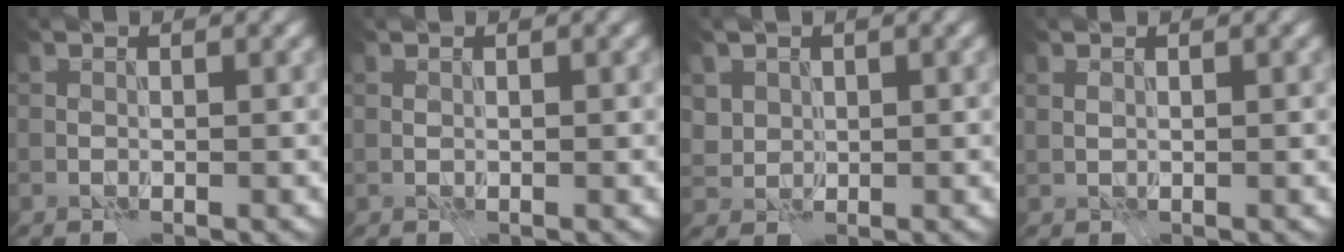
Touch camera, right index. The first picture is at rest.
{"total": 0.0}
{"total": 2.4, "force": [1.2, 1.9, 0.6], "torque": [-0.024, -0.010, 0.046]}
{"total": 0.6, "force": [0.3, 0.4, 0.4], "torque": [-0.012, 0.002, 0.007]}